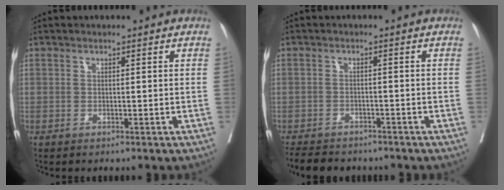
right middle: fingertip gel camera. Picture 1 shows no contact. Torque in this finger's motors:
{"motor_torque": [0.04, -0.03, 0.03, 0.02]}